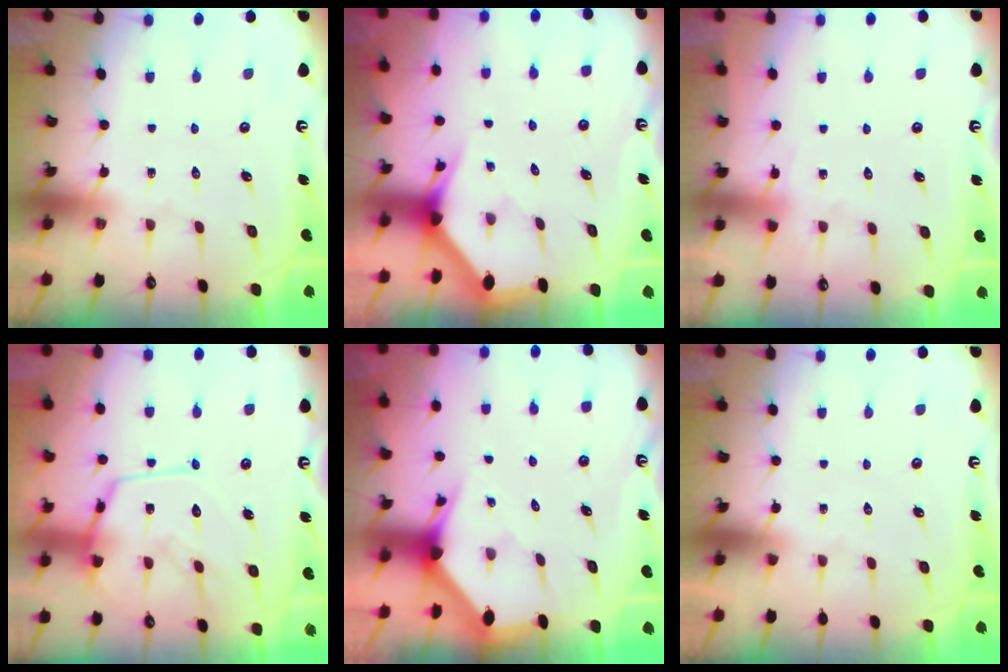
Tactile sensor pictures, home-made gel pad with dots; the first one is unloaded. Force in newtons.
{"total": 2.9, "press": 2.9, "slide": 0.1}
{"total": 4.2, "press": 4.2, "slide": 0.5}
{"total": 15.6, "press": 15.5, "slide": 1.3}
{"total": 2.8, "press": 2.8, "slide": 0.1}
{"total": 0.0}